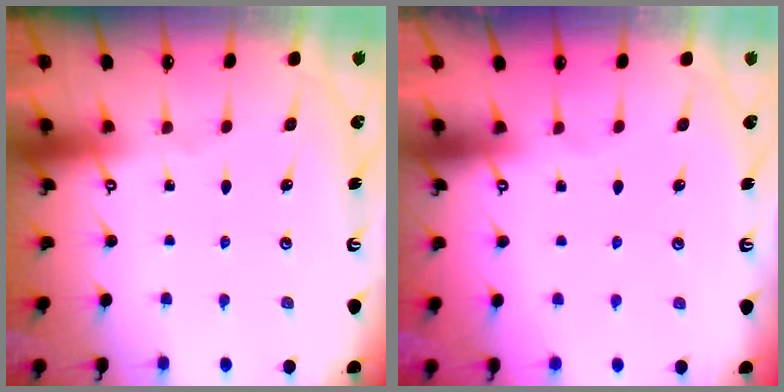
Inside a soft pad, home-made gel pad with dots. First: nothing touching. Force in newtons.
{"total": 1.5, "press": 1.4, "slide": 0.7}